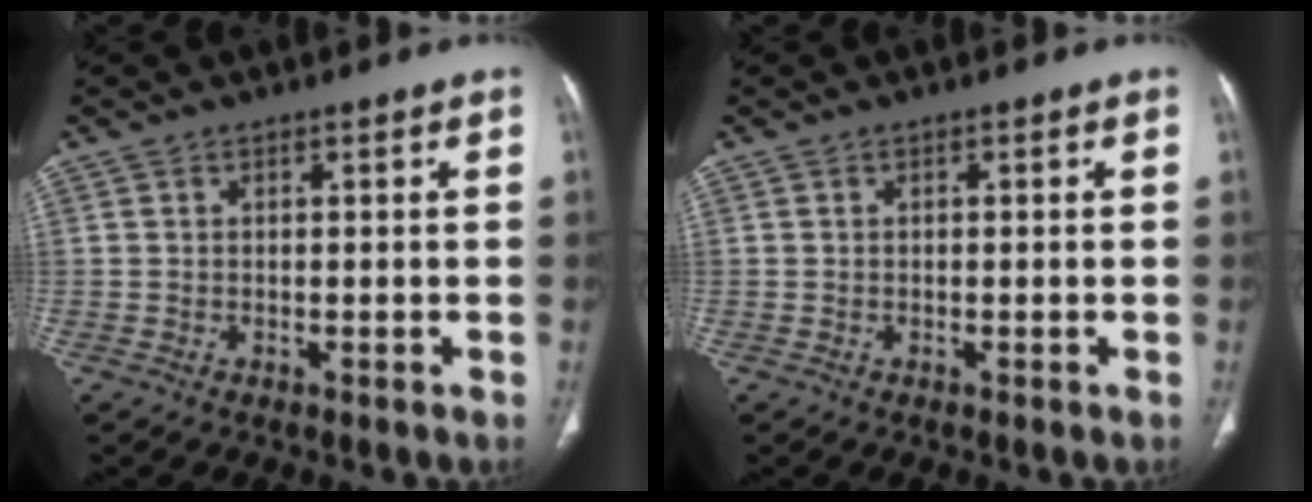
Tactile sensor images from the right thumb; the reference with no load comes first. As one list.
[{"total": 0.0}]